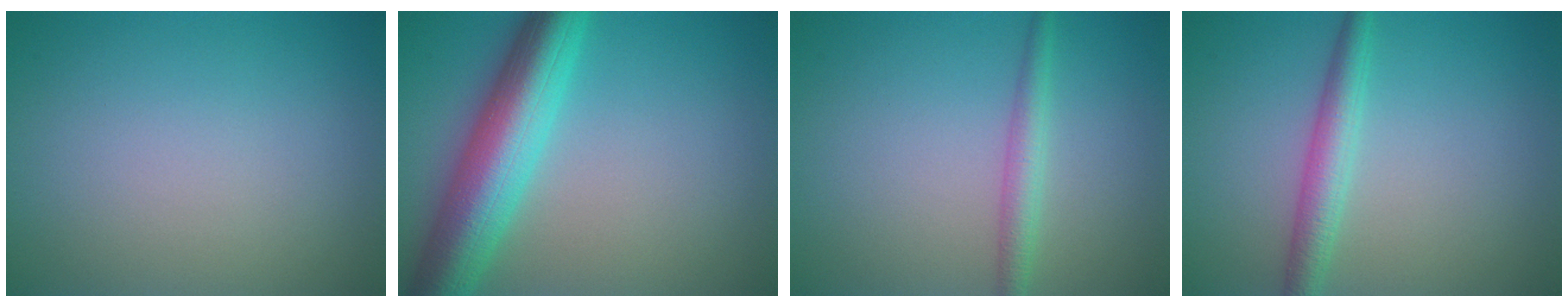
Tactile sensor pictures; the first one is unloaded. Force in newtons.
{"total": 8.6, "press": 8.6, "slide": 0.5}
{"total": 2.1, "press": 2.1, "slide": 0.1}
{"total": 3.0, "press": 3.0, "slide": 0.1}